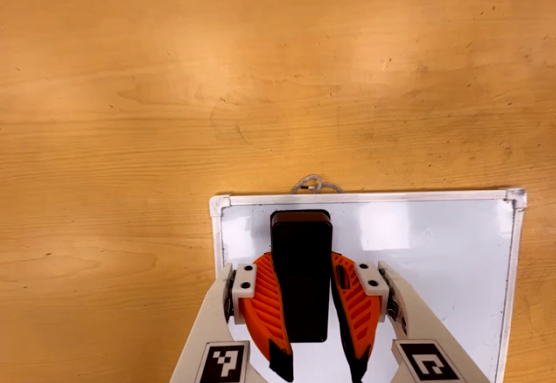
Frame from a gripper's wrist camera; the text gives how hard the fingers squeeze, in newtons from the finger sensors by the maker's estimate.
{"total": 9.6, "left": 6.7, "right": 12.5}